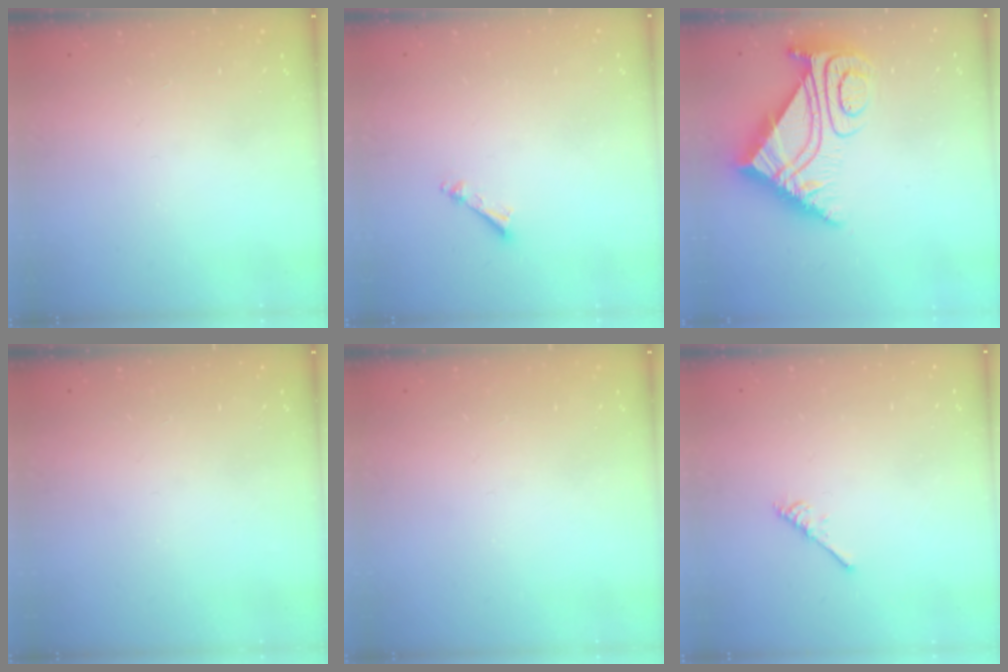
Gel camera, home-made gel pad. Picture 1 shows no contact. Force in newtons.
{"total": 3.4, "press": 3.4, "slide": 0.4}
{"total": 11.0, "press": 10.9, "slide": 1.0}
{"total": 0.0}
{"total": 0.0}
{"total": 2.7, "press": 2.7, "slide": 0.5}